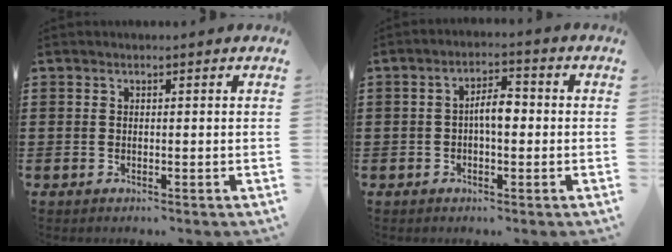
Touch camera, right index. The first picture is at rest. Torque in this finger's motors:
{"motor_torque": [0.98, -0.42, 0.43, 0.09]}